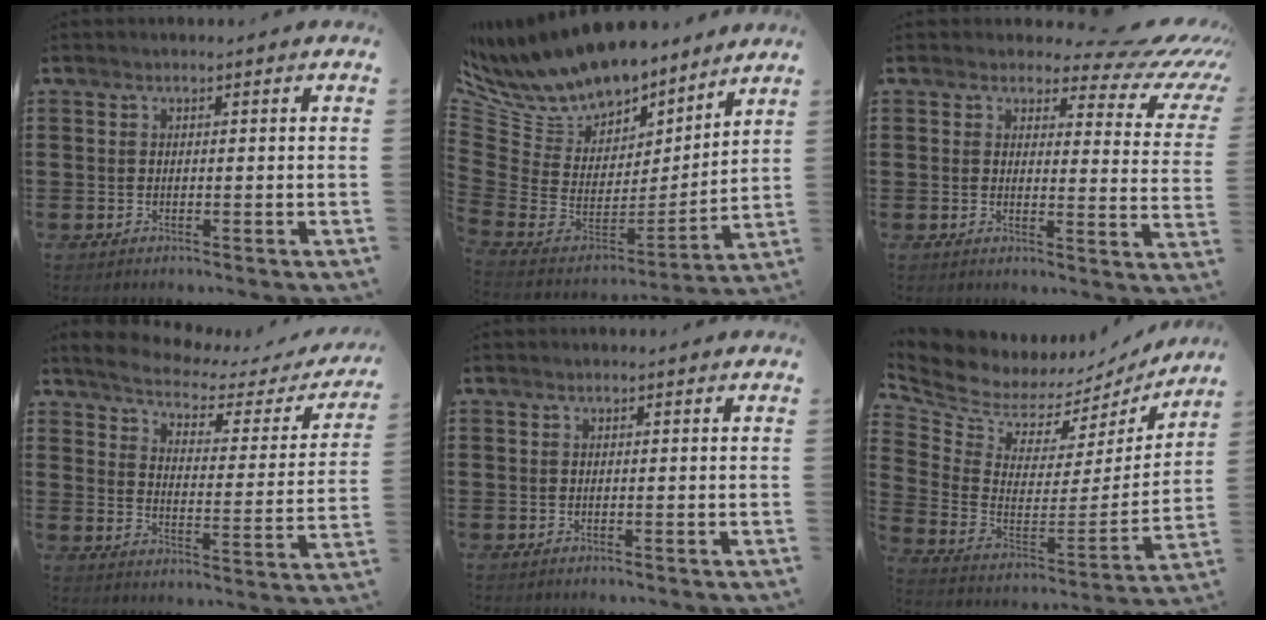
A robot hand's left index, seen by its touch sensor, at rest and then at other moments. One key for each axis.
{"total": 10.1, "fx": 9.1, "fy": 3.9, "fz": 1.8, "tx": -0.103, "ty": -0.079, "tz": 0.166}
{"total": 5.9, "fx": 4.1, "fy": 2.6, "fz": 3.3, "tx": -0.060, "ty": -0.018, "tz": 0.067}
{"total": 3.7, "fx": 3.1, "fy": 0.8, "fz": 1.8, "tx": -0.057, "ty": -0.022, "tz": 0.044}
{"total": 0.0}
{"total": 6.2, "fx": 5.8, "fy": 2.2, "fz": 0.6, "tx": -0.055, "ty": -0.057, "tz": 0.098}